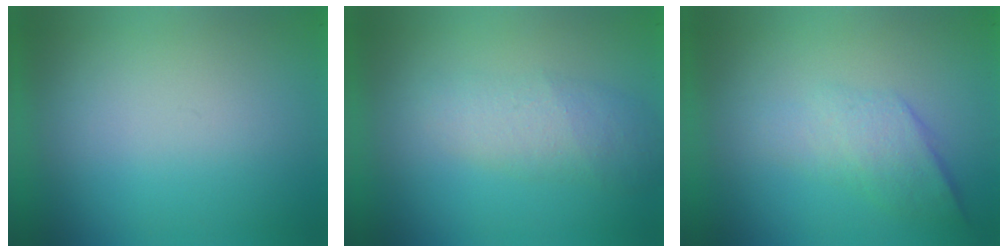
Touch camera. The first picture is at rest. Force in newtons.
{"total": 2.3}
{"total": 2.3}